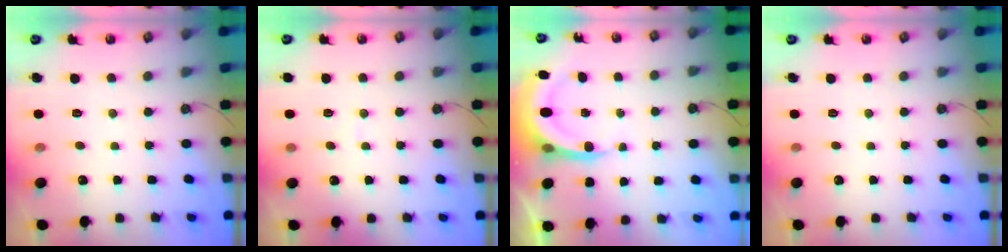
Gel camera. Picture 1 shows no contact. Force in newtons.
{"total": 1.8, "press": 1.8, "slide": 0.1}
{"total": 6.4, "press": 6.3, "slide": 1.4}
{"total": 0.0}